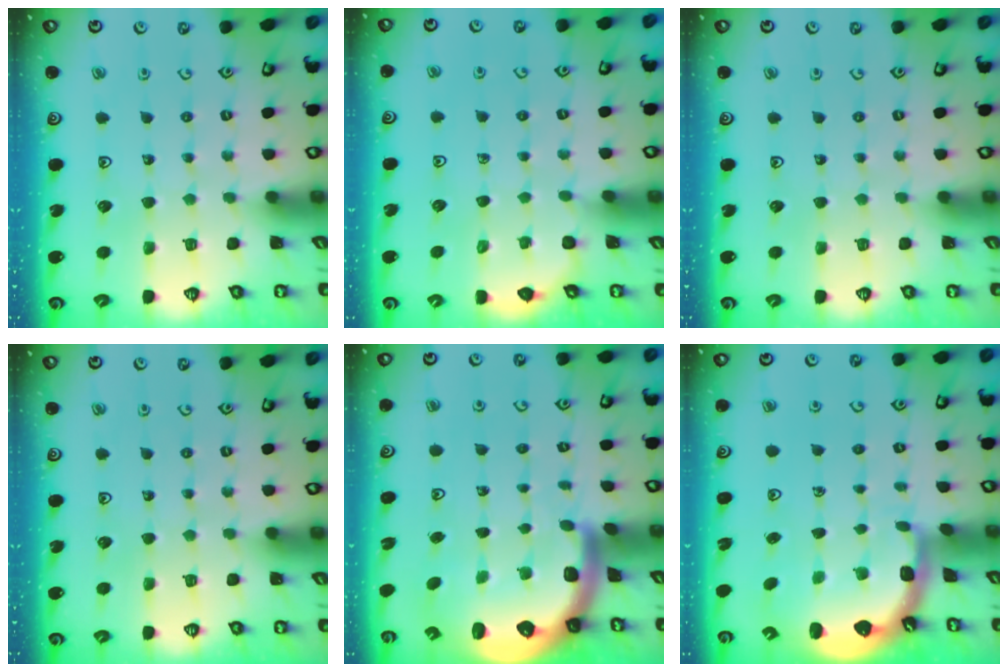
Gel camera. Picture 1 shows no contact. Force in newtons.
{"total": 2.0, "press": 2.0, "slide": 0.2}
{"total": 0.0}
{"total": 0.0}
{"total": 4.8, "press": 4.6, "slide": 1.6}
{"total": 2.7, "press": 1.5, "slide": 2.2}